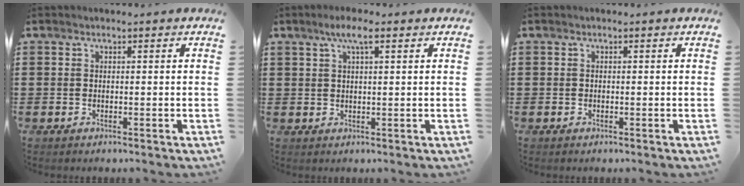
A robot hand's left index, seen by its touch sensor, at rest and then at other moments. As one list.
[{"total": 4.2, "force": [2.1, 1.1, 3.5], "torque": [-0.074, 0.008, 0.035]}, {"total": 0.0}]